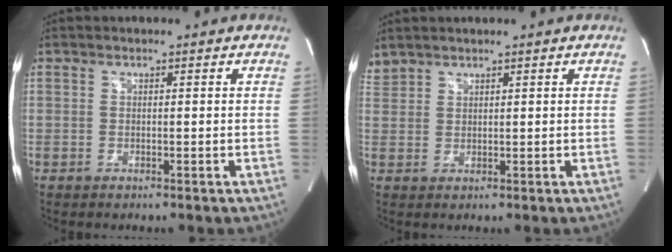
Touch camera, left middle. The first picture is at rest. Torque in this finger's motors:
{"motor_torque": [0.17, -0.27, 0.10, 0.06]}